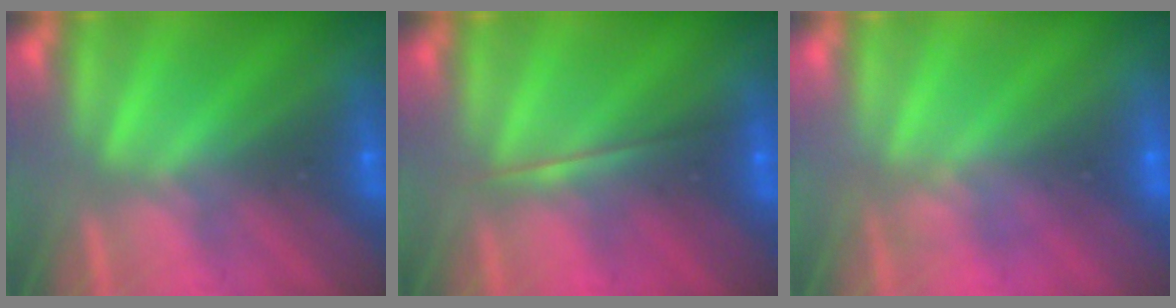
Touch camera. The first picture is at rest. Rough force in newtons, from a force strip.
{"total": 1.8}
{"total": 1.8}